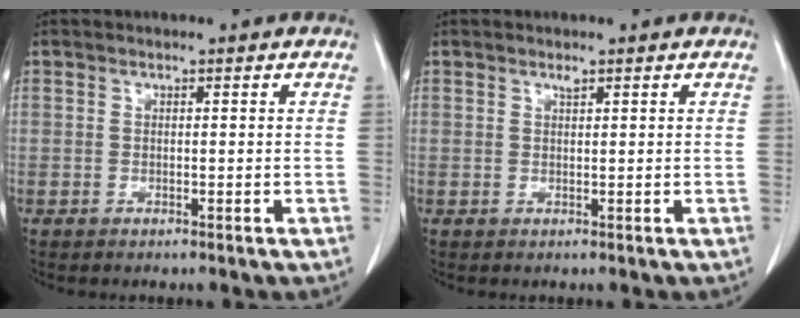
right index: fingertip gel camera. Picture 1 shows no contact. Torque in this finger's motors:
{"motor_torque": [0.04, 0.00, 0.02, 0.01]}